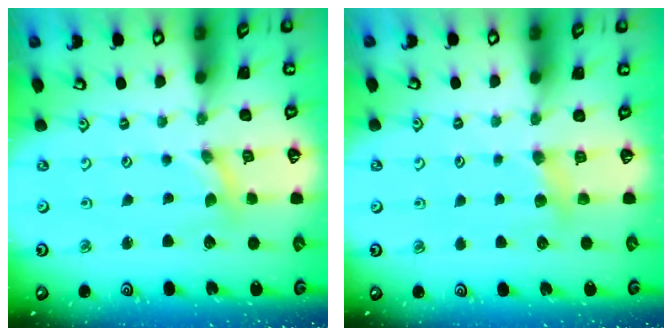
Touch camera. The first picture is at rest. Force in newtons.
{"total": 5.0, "press": 4.9, "slide": 0.6}